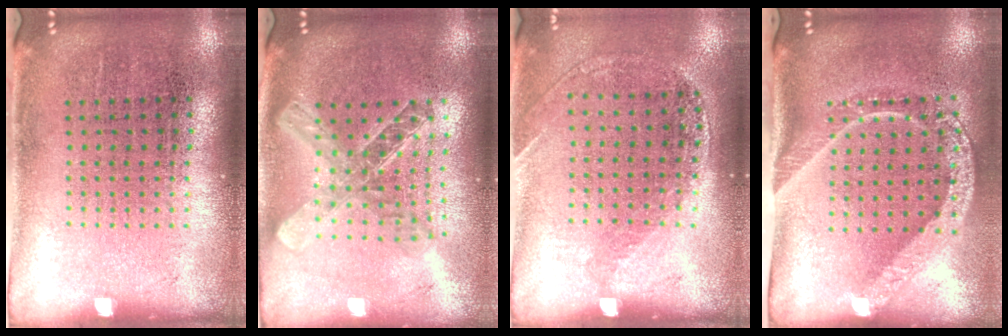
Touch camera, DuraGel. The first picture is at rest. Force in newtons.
{"total": 2.0, "press": 1.7, "slide": 1.1}
{"total": 1.2, "press": 1.1, "slide": 0.4}
{"total": 2.0, "press": 1.5, "slide": 1.3}